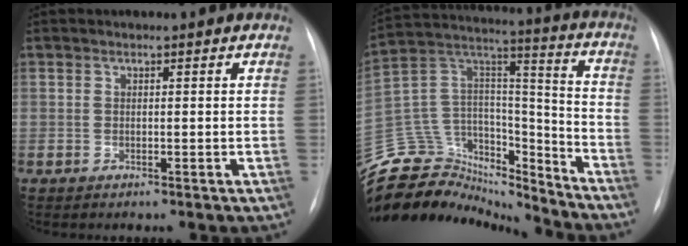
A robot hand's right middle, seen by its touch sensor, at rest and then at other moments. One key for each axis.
{"total": 26.7, "fx": -24.7, "fy": 8.1, "fz": 6.0, "tx": -0.170, "ty": 0.048, "tz": -0.393}